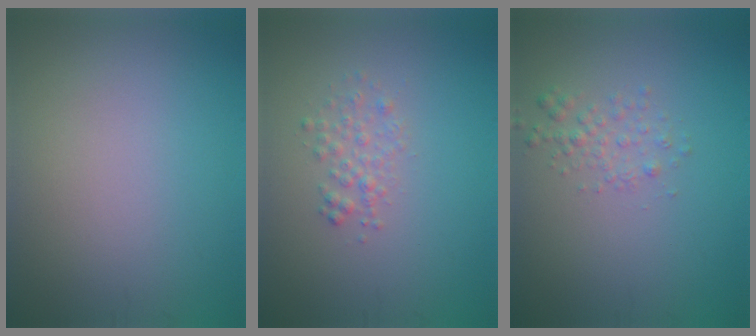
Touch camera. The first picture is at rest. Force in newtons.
{"total": 1.6, "press": 1.6, "slide": 0.1}
{"total": 1.6, "press": 1.6, "slide": 0.1}